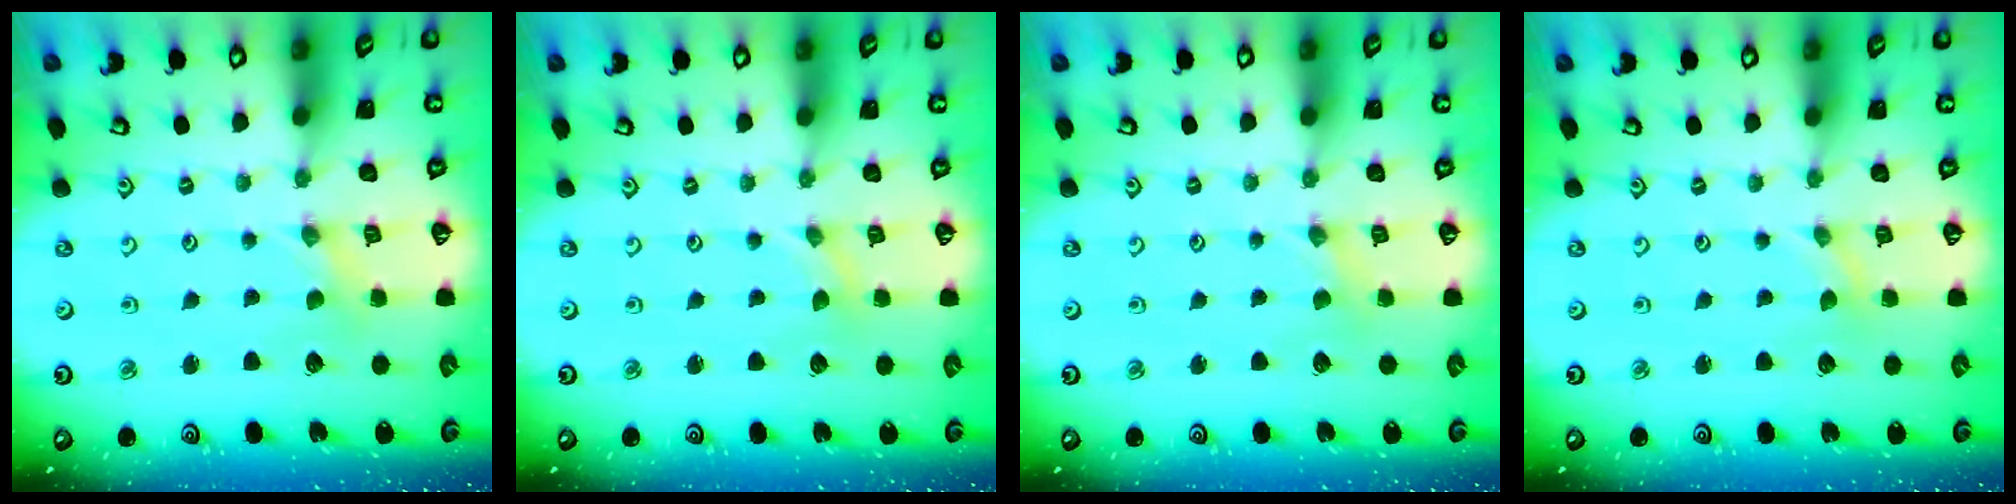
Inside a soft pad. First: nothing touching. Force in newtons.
{"total": 0.0}
{"total": 1.5, "press": 1.5, "slide": 0.2}
{"total": 0.0}